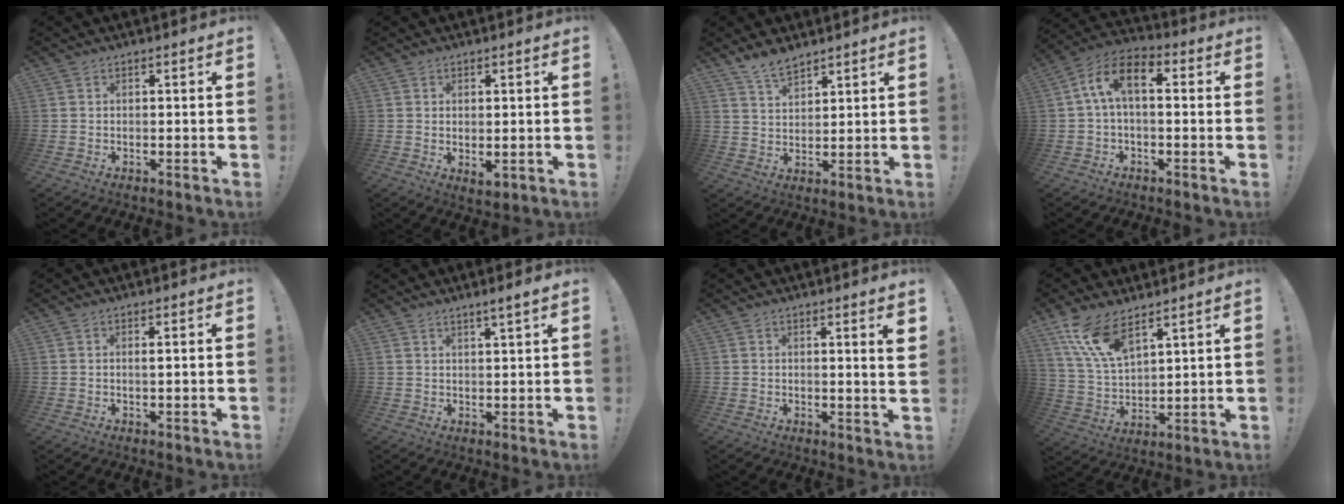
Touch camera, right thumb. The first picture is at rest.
{"total": 2.4, "force": [0.8, 0.9, 2.1], "torque": [-0.027, -0.009, 0.015]}
{"total": 6.6, "force": [5.6, 2.3, 2.6], "torque": [-0.057, -0.028, 0.107]}
{"total": 9.2, "force": [1.7, 4.7, 7.7], "torque": [-0.158, 0.007, 0.036]}
{"total": 1.0, "force": [0.4, -0.1, 0.9], "torque": [-0.001, -0.006, 0.002]}
{"total": 2.9, "force": [2.1, -0.2, 2.1], "torque": [-0.033, -0.012, 0.032]}
{"total": 3.9, "force": [1.6, -0.3, 3.5], "torque": [-0.050, -0.014, 0.022]}
{"total": 12.6, "force": [8.7, 5.1, 7.5], "torque": [-0.160, -0.037, 0.168]}